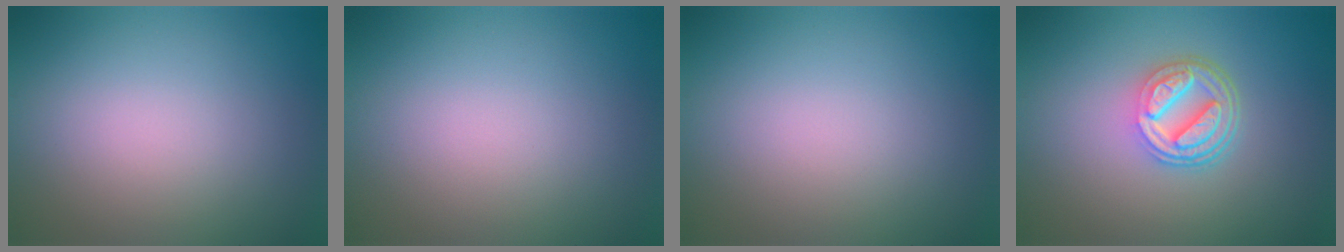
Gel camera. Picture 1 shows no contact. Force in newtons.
{"total": 0.0}
{"total": 0.0}
{"total": 5.2, "press": 3.9, "slide": 3.5}